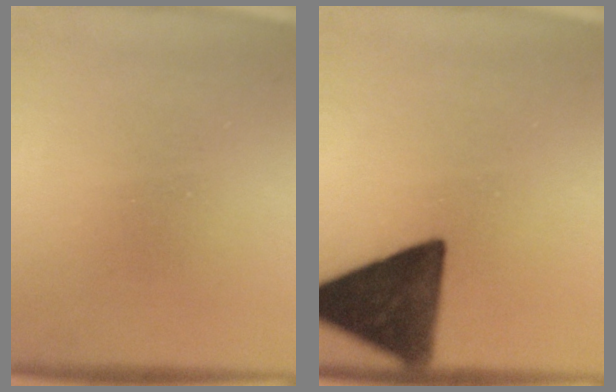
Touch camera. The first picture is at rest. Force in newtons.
{"total": 15.1}